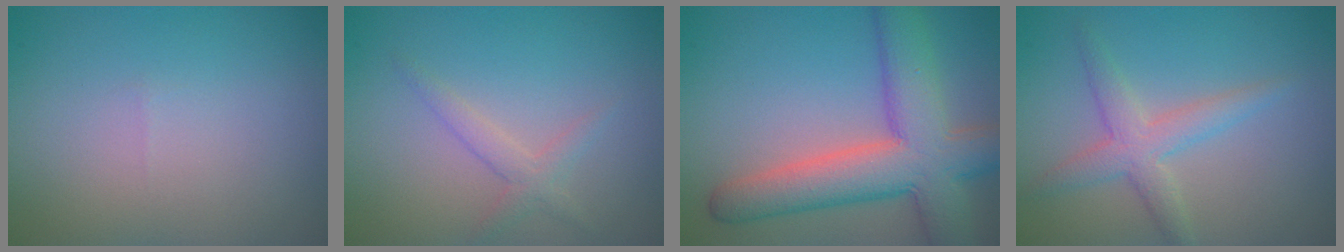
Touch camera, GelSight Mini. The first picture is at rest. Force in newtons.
{"total": 1.6, "press": 1.6, "slide": 0.1}
{"total": 8.5, "press": 8.5, "slide": 0.5}
{"total": 2.9, "press": 2.9, "slide": 0.1}